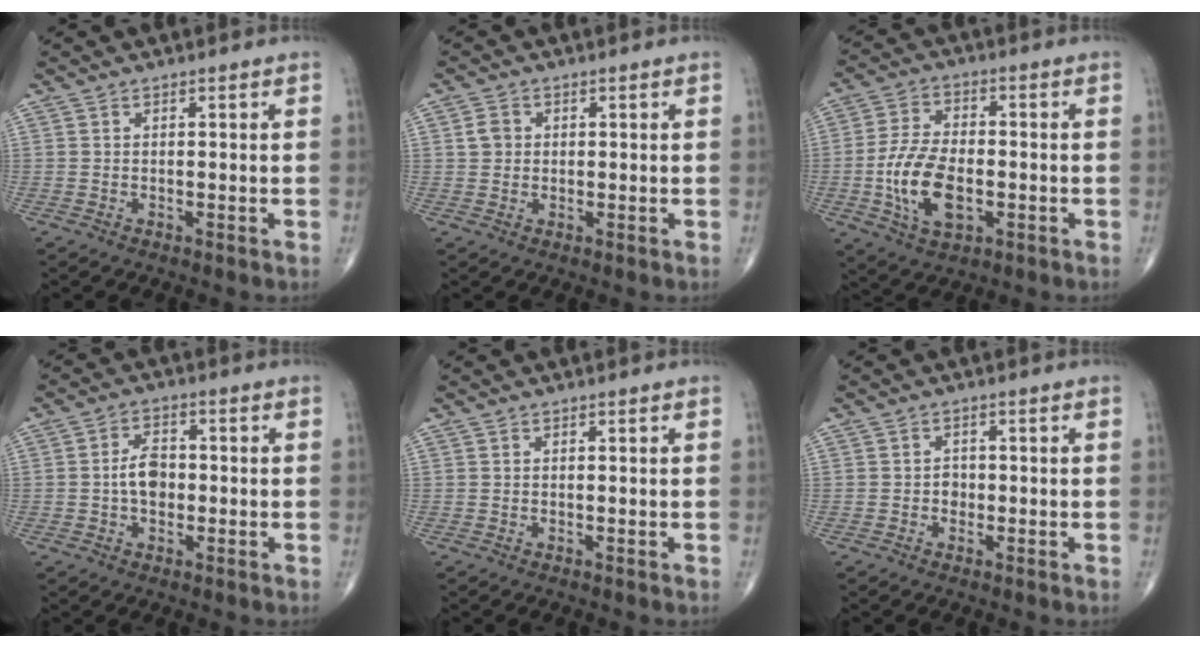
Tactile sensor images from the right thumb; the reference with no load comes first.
{"total": 2.7, "force": [0.5, 2.3, 1.2], "torque": [-0.012, 0.003, 0.008]}
{"total": 12.7, "force": [-2.7, 6.9, 10.3], "torque": [-0.196, 0.008, -0.047]}
{"total": 5.4, "force": [-0.5, 3.6, 4.1], "torque": [-0.062, 0.014, -0.015]}
{"total": 0.0}
{"total": 1.8, "force": [-0.4, 1.5, 0.9], "torque": [-0.003, 0.006, -0.009]}